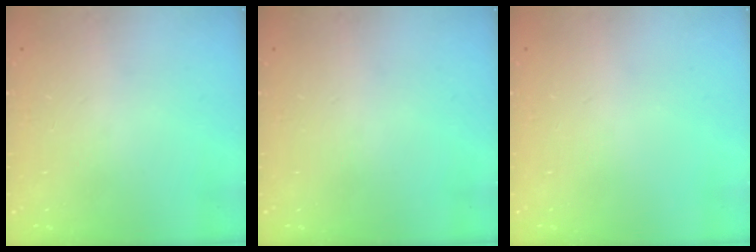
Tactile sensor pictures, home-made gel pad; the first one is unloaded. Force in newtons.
{"total": 0.0}
{"total": 0.0}